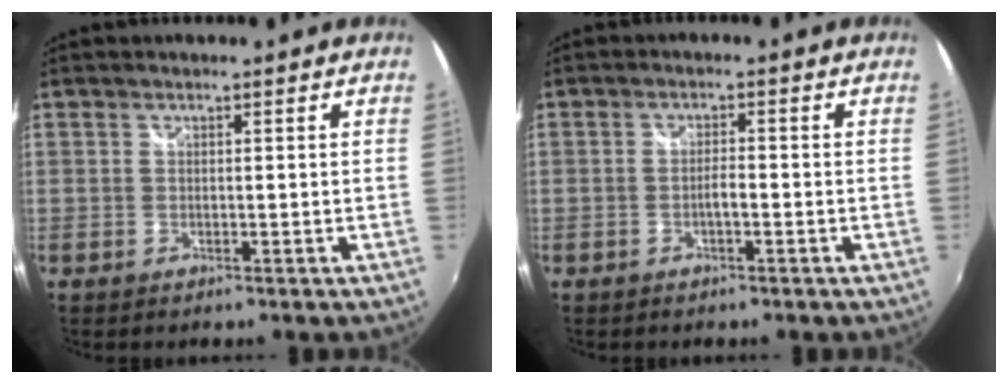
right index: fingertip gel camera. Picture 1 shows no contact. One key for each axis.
{"total": 1.6, "fx": -0.8, "fy": 0.3, "fz": 1.4, "tx": -0.026, "ty": 0.002, "tz": -0.015}